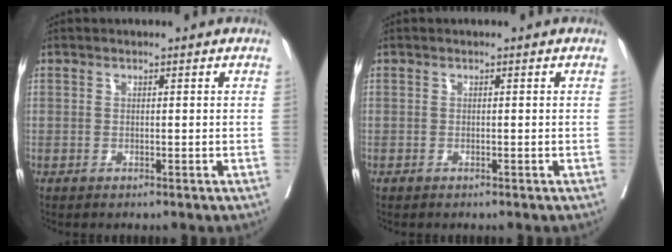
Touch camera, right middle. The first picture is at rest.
{"total": 0.0}